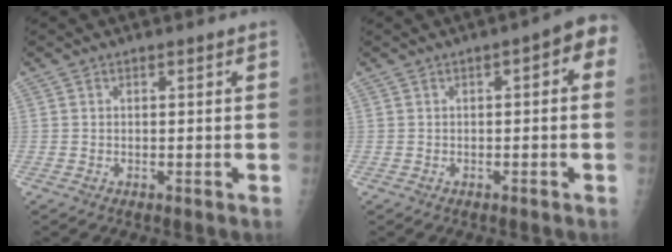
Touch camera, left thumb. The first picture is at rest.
{"total": 4.9, "force": [0.6, 2.0, 4.4], "torque": [-0.038, 0.023, -0.004]}